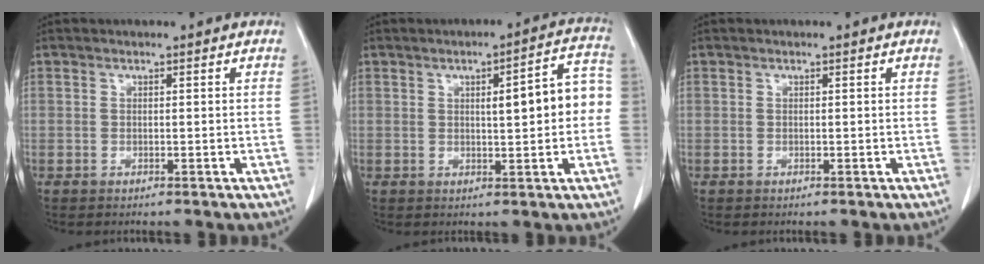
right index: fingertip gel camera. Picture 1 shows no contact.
{"total": 8.4, "force": [0.5, 1.7, 8.2], "torque": [-0.106, 0.028, 0.006]}
{"total": 0.0}